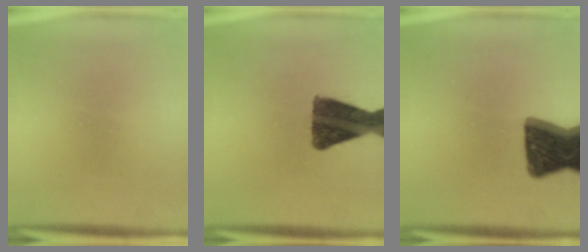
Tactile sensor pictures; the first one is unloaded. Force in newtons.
{"total": 12.3}
{"total": 14.4}